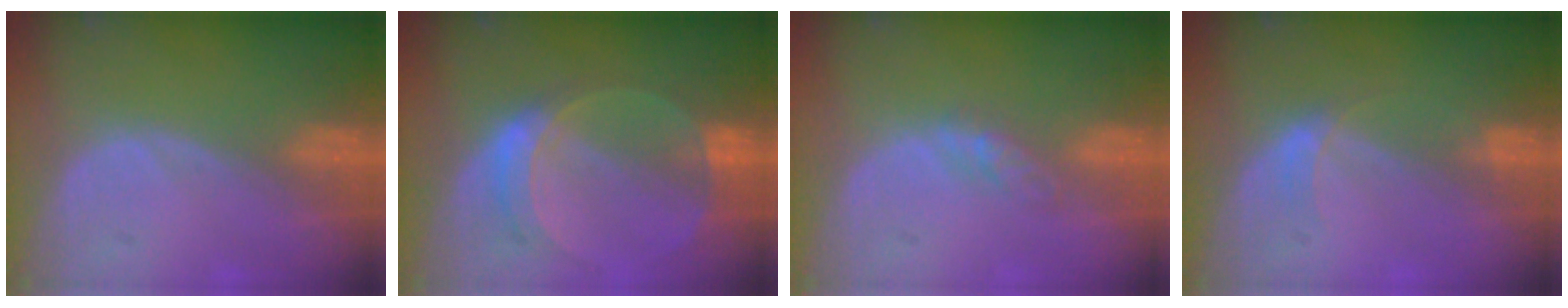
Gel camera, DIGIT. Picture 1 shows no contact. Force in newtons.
{"total": 6.8, "press": 6.0, "slide": 3.2}
{"total": 2.8, "press": 2.5, "slide": 1.2}
{"total": 1.7, "press": 1.7, "slide": 0.2}